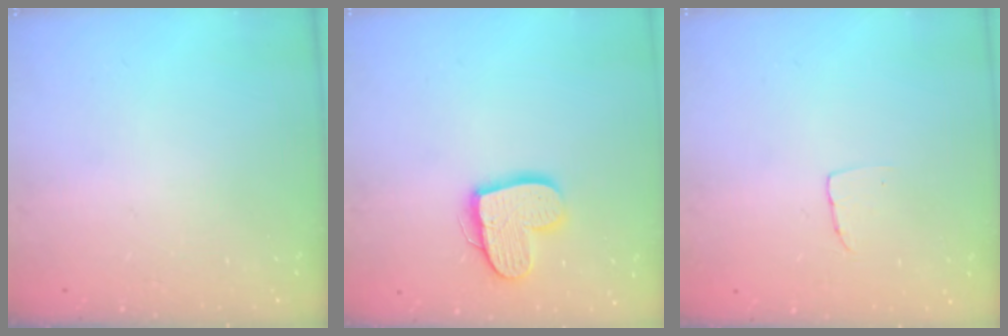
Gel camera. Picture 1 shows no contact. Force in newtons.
{"total": 13.4, "press": 13.4, "slide": 0.8}
{"total": 2.9, "press": 2.9, "slide": 0.1}